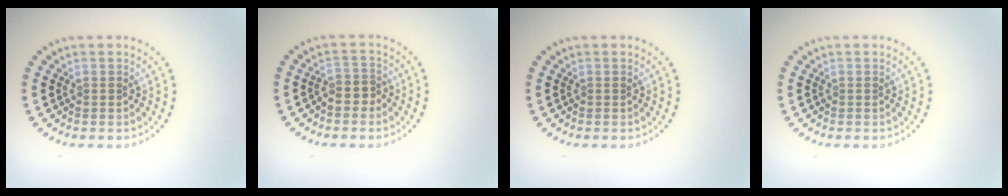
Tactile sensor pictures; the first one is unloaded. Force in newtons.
{"total": 1.7, "press": 1.4, "slide": 1.0}
{"total": 0.0}
{"total": 0.0}